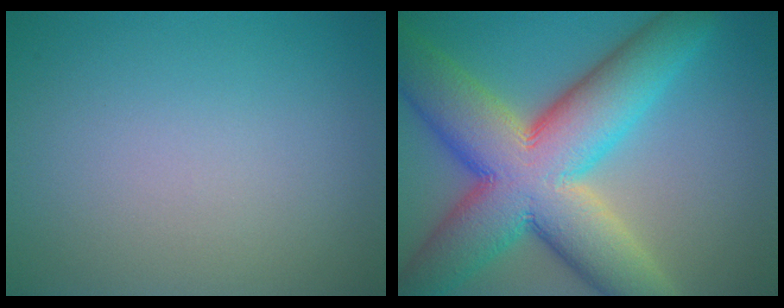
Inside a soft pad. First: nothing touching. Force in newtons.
{"total": 14.6, "press": 14.6, "slide": 0.5}